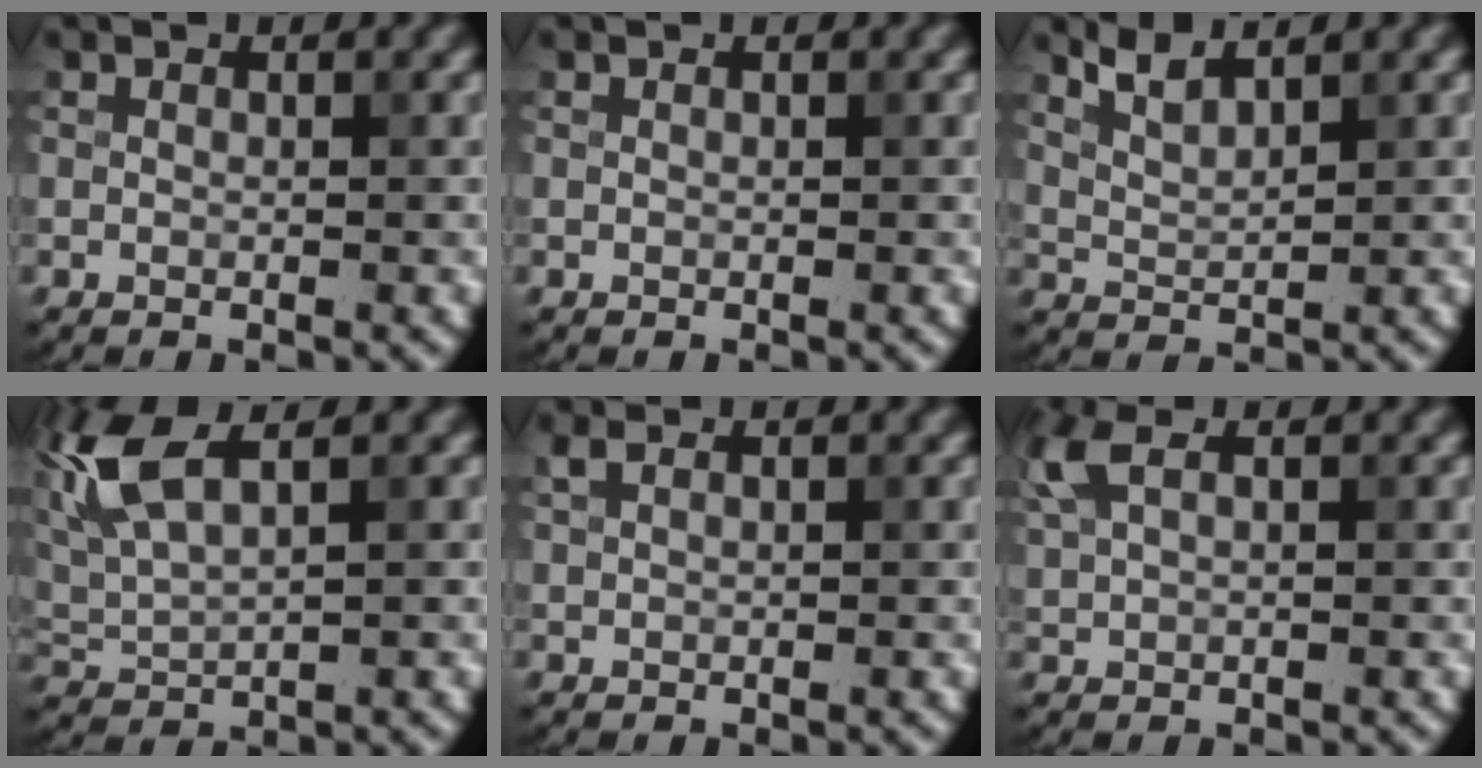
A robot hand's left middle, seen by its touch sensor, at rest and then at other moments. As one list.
[{"total": 0.0}, {"total": 2.5, "force": [2.1, 0.5, 1.3], "torque": [-0.027, 0.000, 0.049]}, {"total": 5.3, "force": [2.7, 1.7, 4.2], "torque": [-0.100, 0.014, 0.056]}, {"total": 1.1, "force": [0.8, 0.5, 0.7], "torque": [-0.017, 0.004, 0.016]}, {"total": 2.9, "force": [1.5, 1.3, 2.2], "torque": [-0.062, 0.010, 0.031]}]